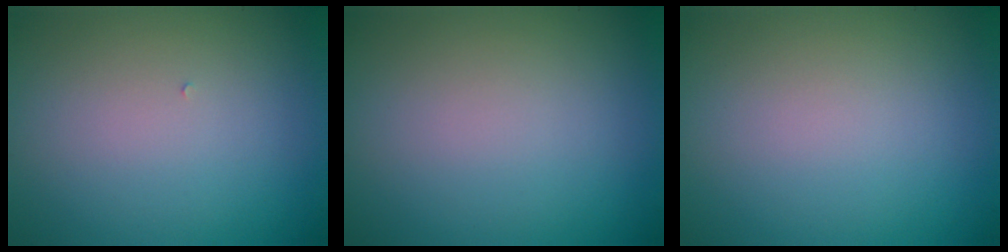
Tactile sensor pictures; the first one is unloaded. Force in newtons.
{"total": 0.0}
{"total": 0.0}